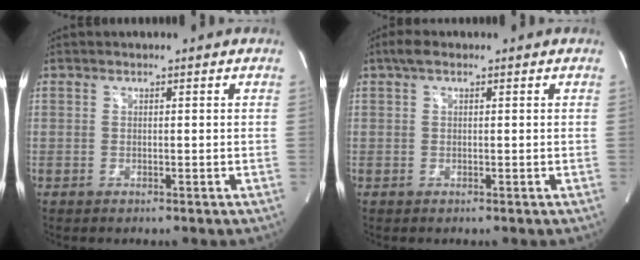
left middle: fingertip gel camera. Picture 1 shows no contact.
{"total": 2.2, "force": [1.3, 0.8, 1.6], "torque": [-0.036, 0.023, 0.025]}